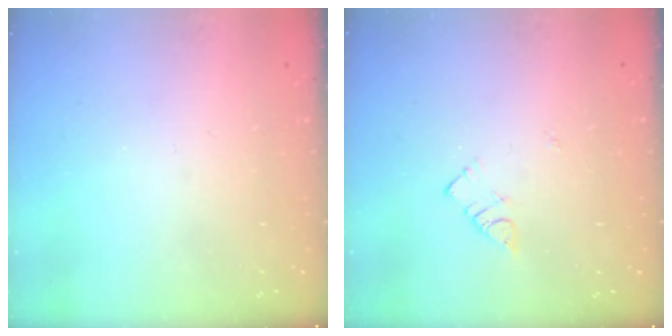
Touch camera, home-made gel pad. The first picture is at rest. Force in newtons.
{"total": 2.9, "press": 2.9, "slide": 0.4}